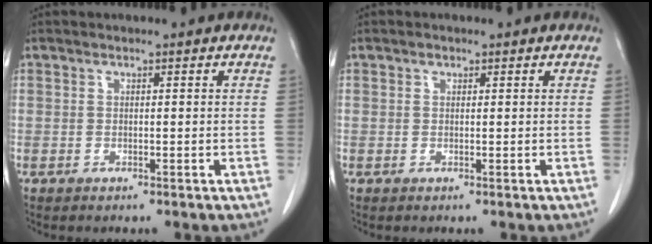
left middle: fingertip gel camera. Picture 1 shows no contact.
{"total": 0.5, "force": [0.3, 0.4, 0.1], "torque": [-0.001, -0.001, 0.003]}